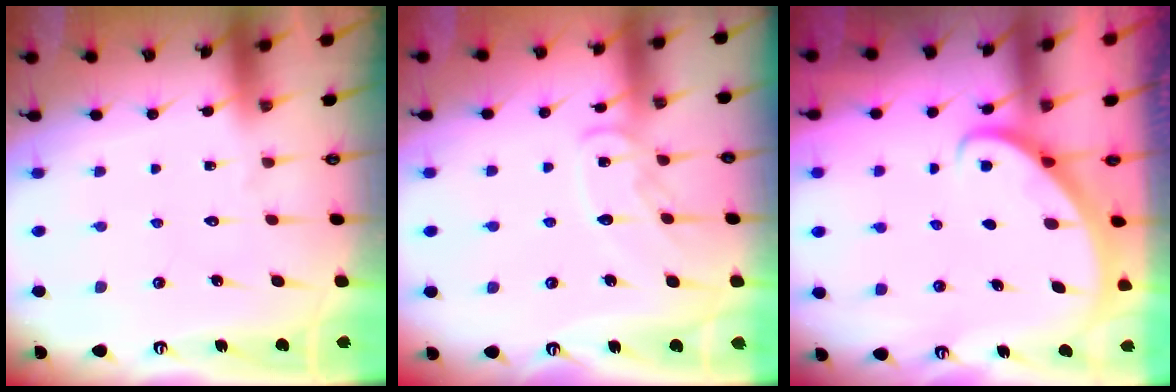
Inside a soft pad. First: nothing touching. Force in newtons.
{"total": 9.6, "press": 9.6, "slide": 0.7}
{"total": 2.9, "press": 2.9, "slide": 0.2}